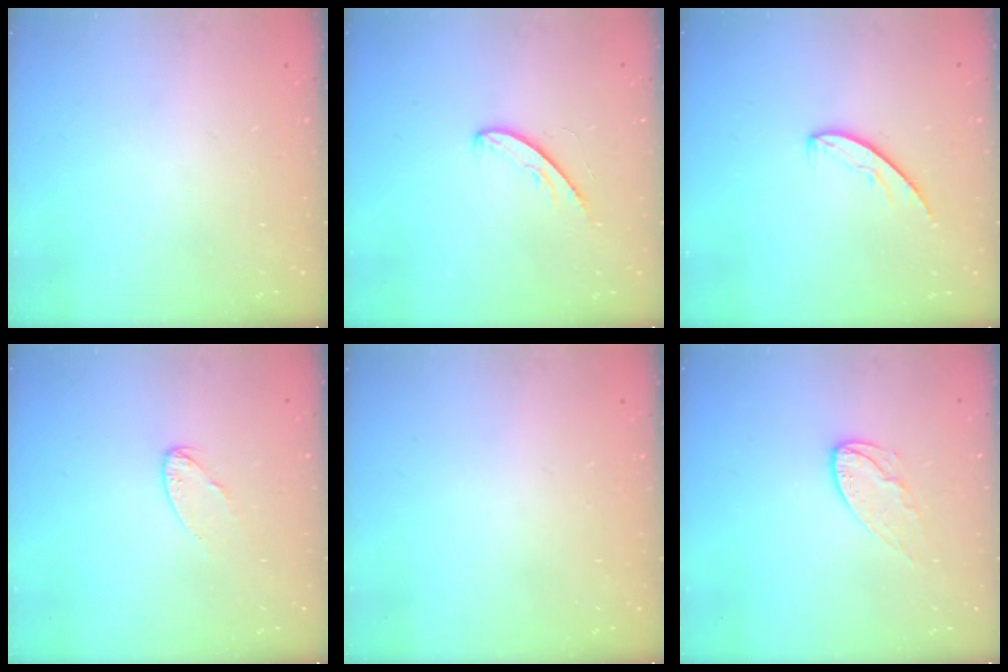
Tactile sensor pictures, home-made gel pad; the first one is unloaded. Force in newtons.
{"total": 5.3, "press": 5.3, "slide": 0.5}
{"total": 6.0, "press": 6.0, "slide": 0.4}
{"total": 5.7, "press": 5.7, "slide": 0.5}
{"total": 0.0}
{"total": 7.7, "press": 7.6, "slide": 0.4}